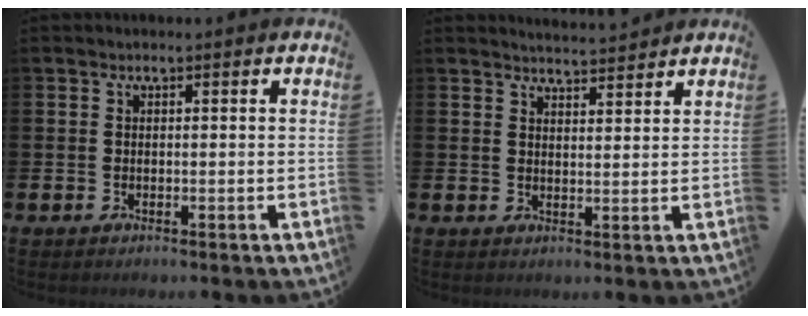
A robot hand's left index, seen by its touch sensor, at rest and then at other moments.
{"total": 3.9, "force": [3.9, 0.0, 0.0], "torque": [-0.007, -0.022, 0.071]}